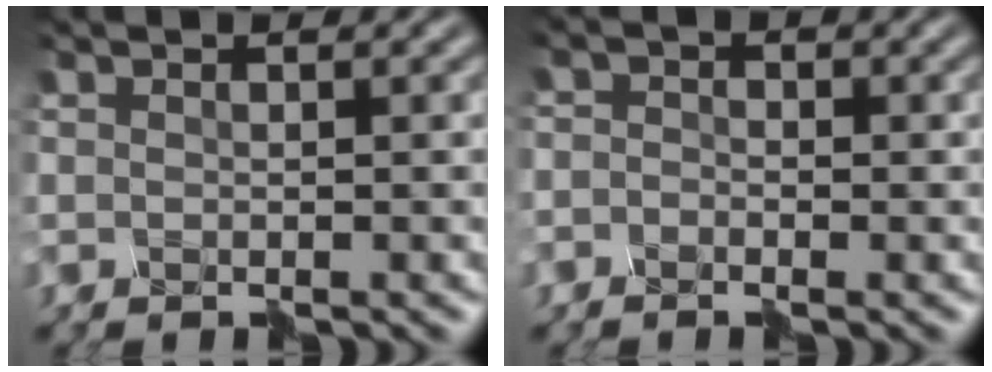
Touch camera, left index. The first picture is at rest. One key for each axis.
{"total": 2.0, "fx": -1.6, "fy": 1.2, "fz": -0.2, "tx": 0.016, "ty": 0.013, "tz": -0.036}